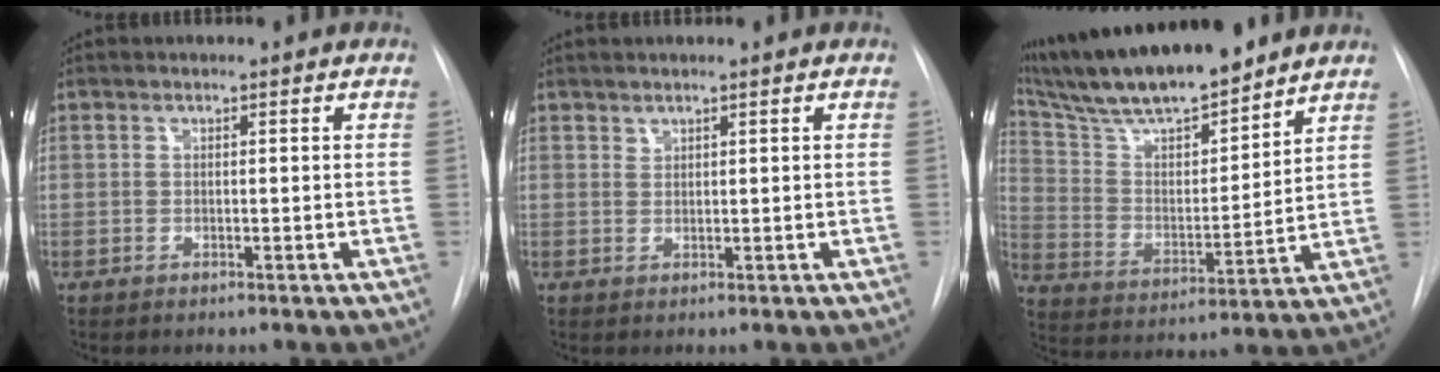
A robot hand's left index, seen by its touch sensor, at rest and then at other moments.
{"total": 0.7, "force": [0.7, 0.1, 0.0], "torque": [-0.002, 0.000, 0.014]}
{"total": 18.0, "force": [15.5, 2.4, 8.7], "torque": [-0.160, 0.005, 0.276]}